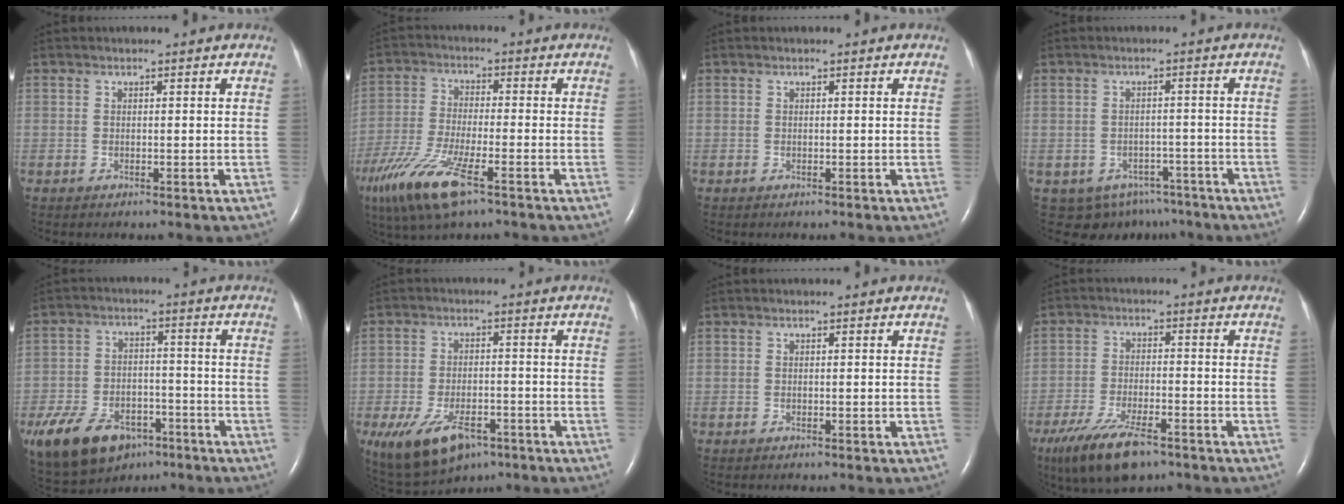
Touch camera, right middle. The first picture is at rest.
{"total": 12.1, "force": [-7.1, 2.4, 9.5], "torque": [-0.201, -0.029, -0.130]}
{"total": 0.0}
{"total": 7.4, "force": [-5.2, 5.1, 1.5], "torque": [-0.014, 0.010, -0.063]}
{"total": 19.7, "force": [-11.6, 12.1, 10.4], "torque": [-0.275, -0.013, -0.184]}
{"total": 10.2, "force": [-5.8, 5.0, 6.8], "torque": [-0.131, -0.009, -0.088]}
{"total": 0.0}
{"total": 10.8, "force": [-7.5, 3.1, 7.1], "torque": [-0.139, -0.022, -0.130]}